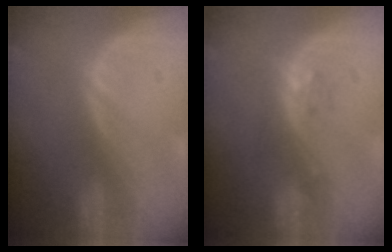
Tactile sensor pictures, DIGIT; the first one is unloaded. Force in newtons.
{"total": 2.3, "press": 2.2, "slide": 0.3}